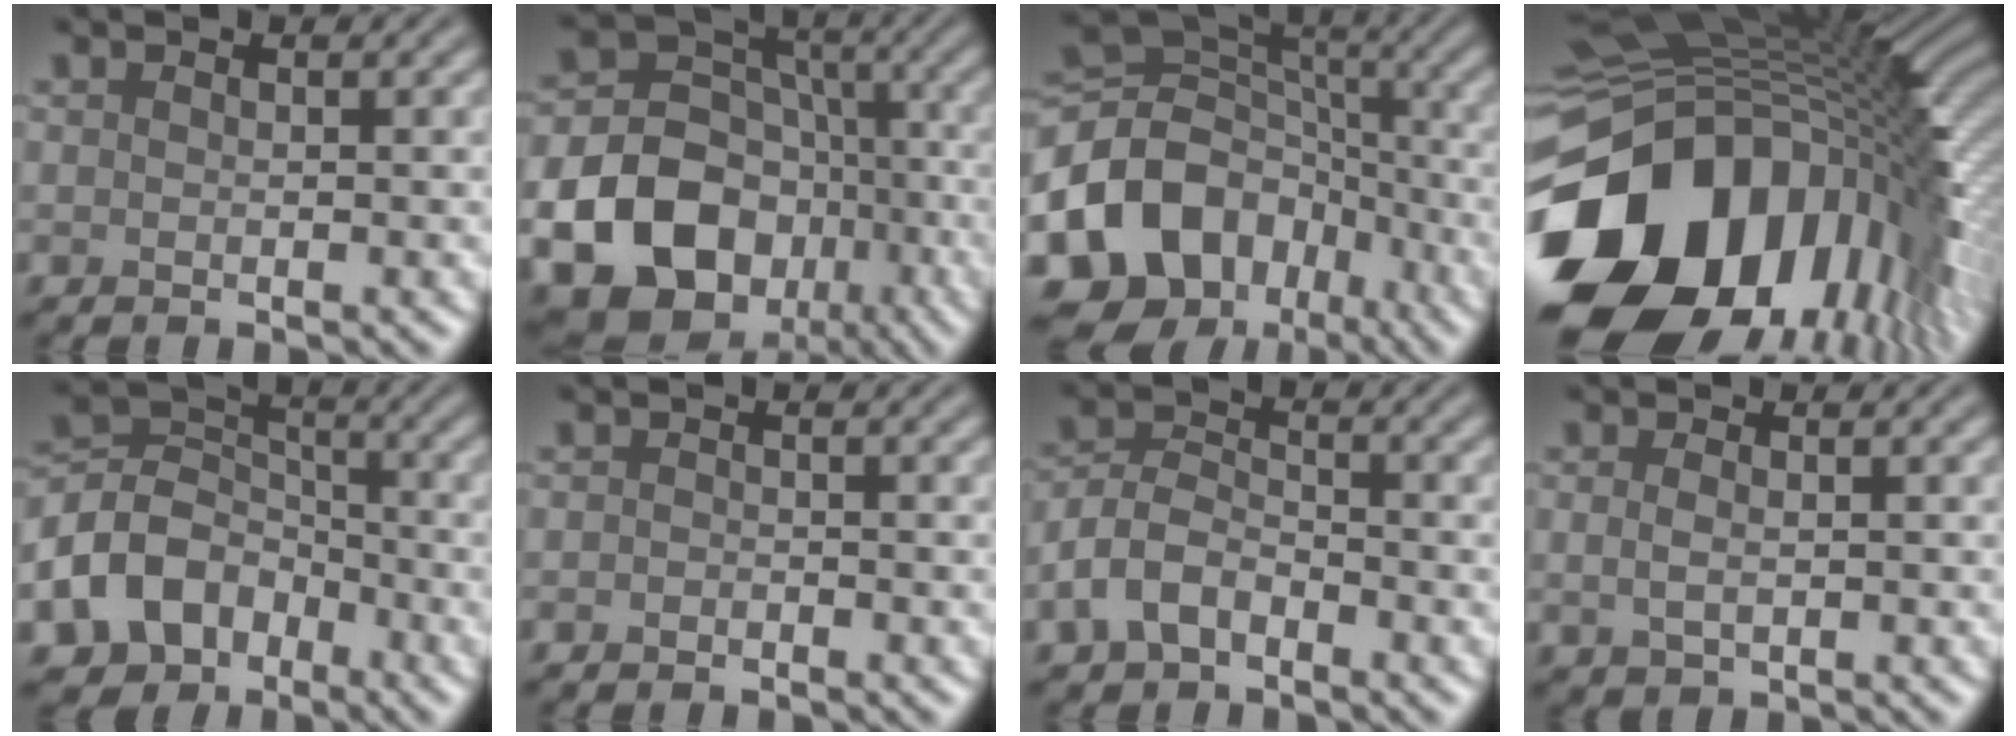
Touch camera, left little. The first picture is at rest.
{"total": 21.8, "force": [-8.9, 18.1, 8.1], "torque": [-0.174, -0.059, -0.162]}
{"total": 12.2, "force": [-5.4, 9.5, 5.5], "torque": [-0.128, 0.005, -0.099]}
{"total": 18.4, "force": [-7.4, 11.8, 12.1], "torque": [-0.252, -0.024, -0.122]}
{"total": 8.6, "force": [-4.7, 6.4, 3.3], "torque": [-0.062, 0.008, -0.099]}
{"total": 0.6, "force": [-0.6, 0.3, 0.1], "torque": [0.001, 0.000, -0.011]}
{"total": 3.8, "force": [-2.2, 2.2, 2.2], "torque": [-0.046, 0.008, -0.053]}
{"total": 1.6, "force": [0.0, 1.0, 1.3], "torque": [-0.028, -0.002, 0.003]}